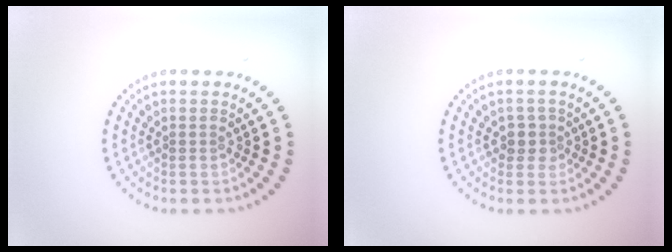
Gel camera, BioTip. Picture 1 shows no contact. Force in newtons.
{"total": 1.6, "press": 1.3, "slide": 0.9}